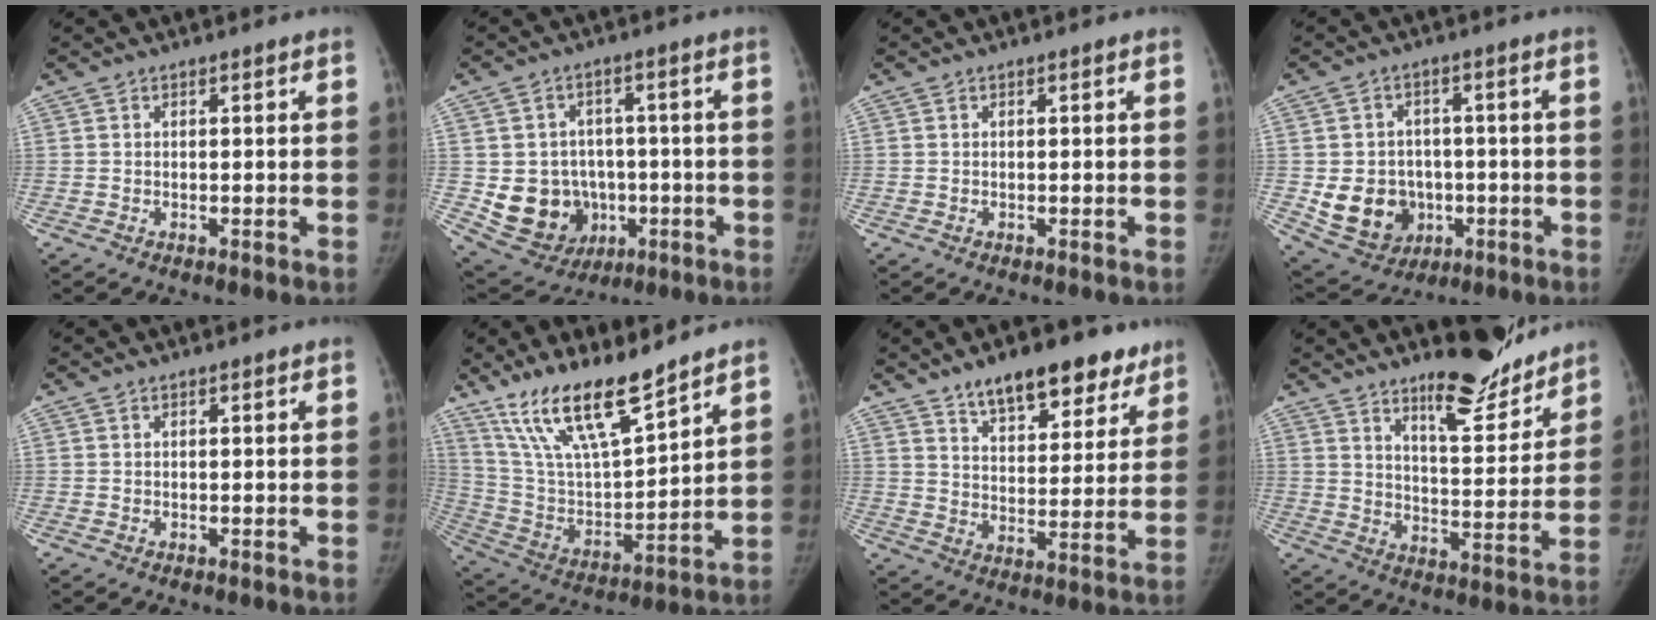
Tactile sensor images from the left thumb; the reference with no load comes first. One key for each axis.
{"total": 12.7, "fx": -1.9, "fy": 11.3, "fz": 5.5, "tx": -0.067, "ty": 0.012, "tz": -0.005}
{"total": 0.0}
{"total": 11.5, "fx": -1.9, "fy": 10.0, "fz": 5.4, "tx": -0.060, "ty": 0.006, "tz": -0.011}
{"total": 0.0}
{"total": 17.9, "fx": 13.4, "fy": 4.4, "fz": 11.0, "tx": -0.177, "ty": -0.067, "tz": 0.260}
{"total": 15.5, "fx": 10.7, "fy": 7.2, "fz": 8.7, "tx": -0.066, "ty": -0.048, "tz": 0.160}
{"total": 12.7, "fx": 10.4, "fy": 3.4, "fz": 6.5, "tx": -0.058, "ty": -0.081, "tz": 0.162}